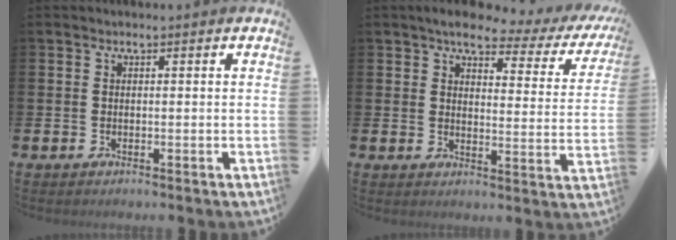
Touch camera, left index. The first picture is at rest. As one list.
[{"total": 4.8, "force": [3.7, 2.0, 2.2], "torque": [-0.046, -0.024, 0.055]}]